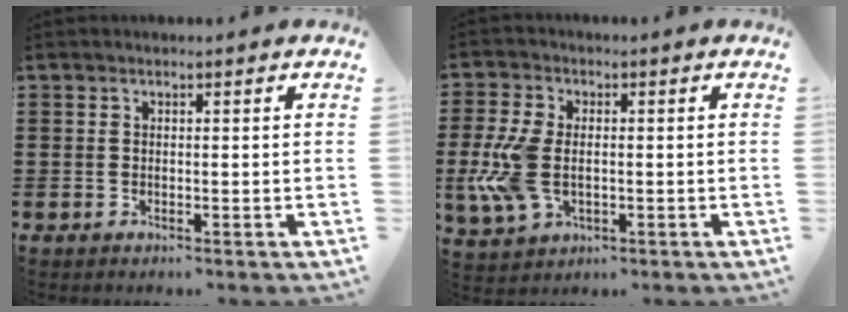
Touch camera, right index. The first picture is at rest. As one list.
[{"total": 8.3, "force": [-1.0, 4.9, 6.7], "torque": [-0.165, -0.006, -0.023]}]